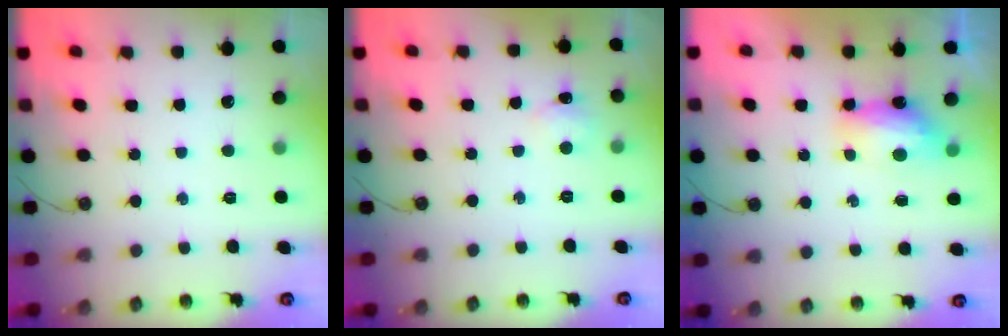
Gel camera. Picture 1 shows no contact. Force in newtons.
{"total": 6.6, "press": 6.6, "slide": 0.9}
{"total": 7.8, "press": 7.8, "slide": 0.1}